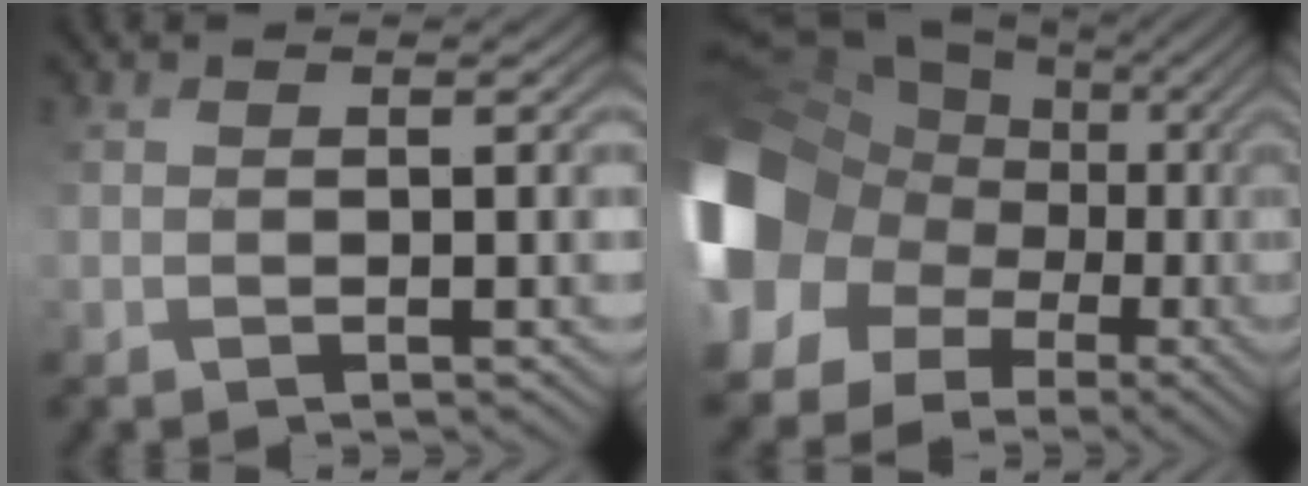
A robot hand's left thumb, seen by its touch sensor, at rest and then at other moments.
{"total": 19.6, "force": [-0.6, 16.5, 10.5], "torque": [-0.277, -0.015, -0.011]}